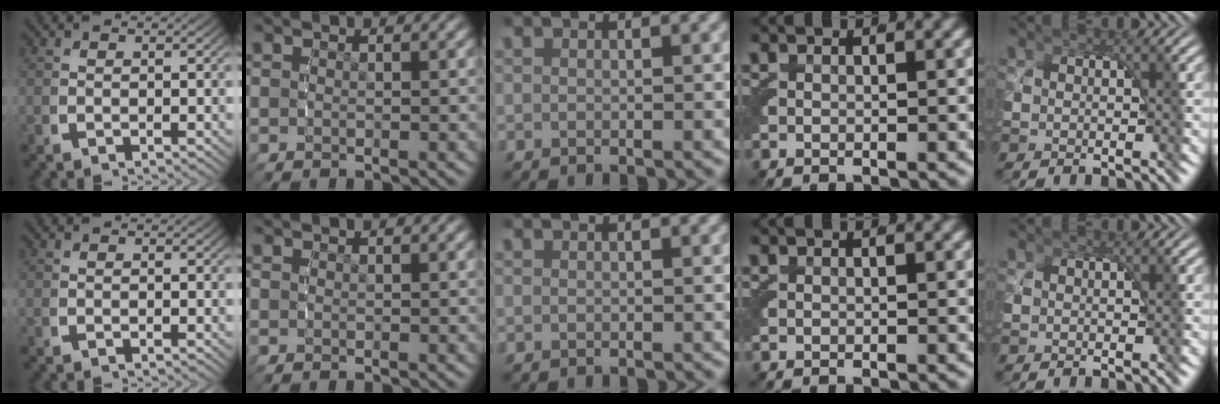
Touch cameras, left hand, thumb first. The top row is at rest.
{}